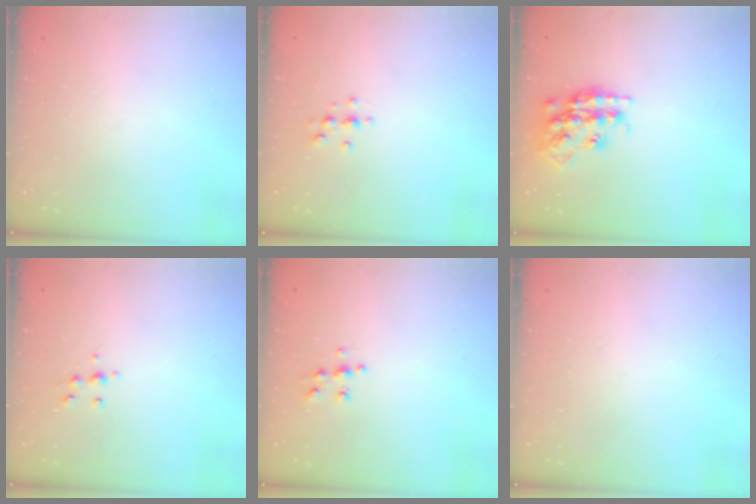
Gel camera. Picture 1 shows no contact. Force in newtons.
{"total": 4.9, "press": 4.9, "slide": 0.6}
{"total": 16.6, "press": 16.6, "slide": 1.1}
{"total": 6.2, "press": 6.2, "slide": 0.6}
{"total": 5.5, "press": 5.5, "slide": 0.3}
{"total": 0.0}